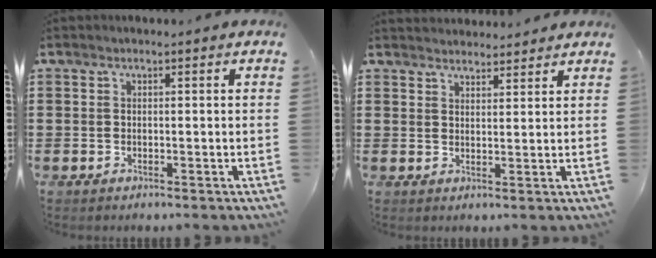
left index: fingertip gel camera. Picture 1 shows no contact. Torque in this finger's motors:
{"motor_torque": [2.14, 0.00, 0.22, 0.05]}